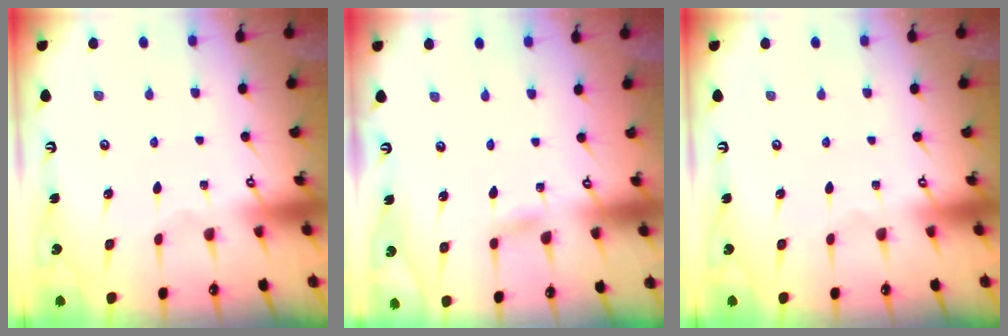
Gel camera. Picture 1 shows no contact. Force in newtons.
{"total": 2.7, "press": 2.7, "slide": 0.2}
{"total": 0.0}